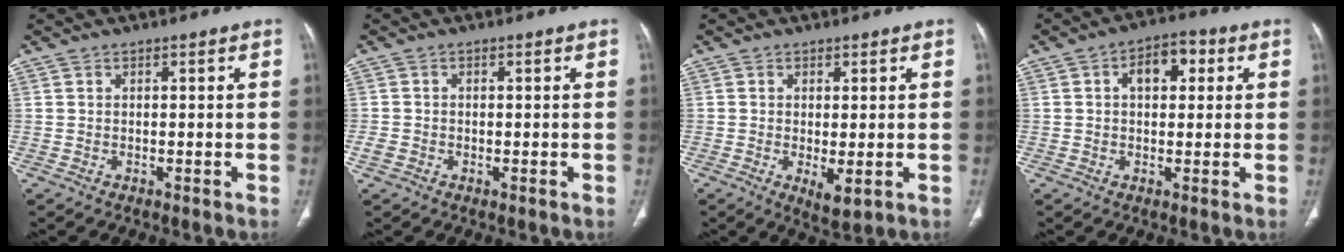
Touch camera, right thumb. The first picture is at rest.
{"total": 1.6, "force": [-0.6, 1.3, 0.7], "torque": [-0.017, 0.004, -0.012]}
{"total": 4.0, "force": [-0.9, 1.5, 3.6], "torque": [-0.063, -0.015, -0.009]}
{"total": 7.0, "force": [1.7, 4.3, 5.2], "torque": [-0.059, 0.015, 0.020]}